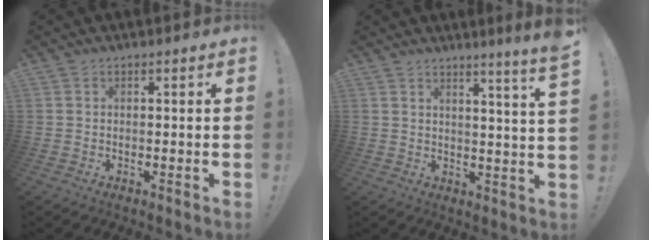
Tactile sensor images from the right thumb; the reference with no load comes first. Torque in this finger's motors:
{"motor_torque": [-0.03, -0.03, 0.23, 0.23, 0.00]}